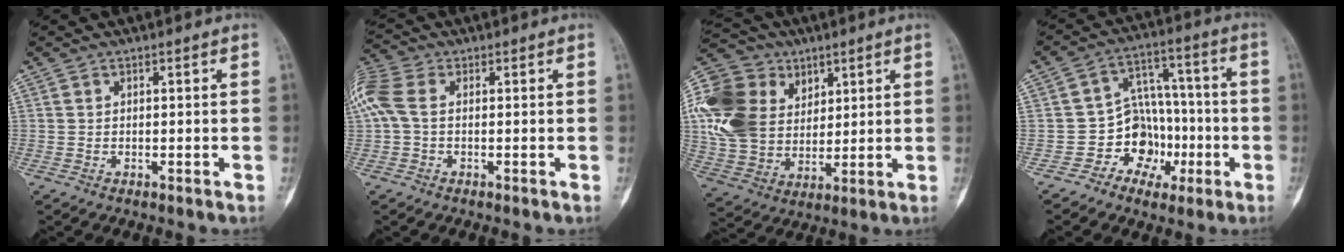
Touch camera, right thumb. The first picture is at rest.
{"total": 7.9, "force": [0.7, 4.8, 6.2], "torque": [-0.166, 0.023, 0.008]}
{"total": 23.0, "force": [6.7, 17.5, 13.3], "torque": [-0.272, 0.014, 0.127]}
{"total": 10.5, "force": [-3.4, 8.8, 4.5], "torque": [-0.014, 0.048, -0.058]}